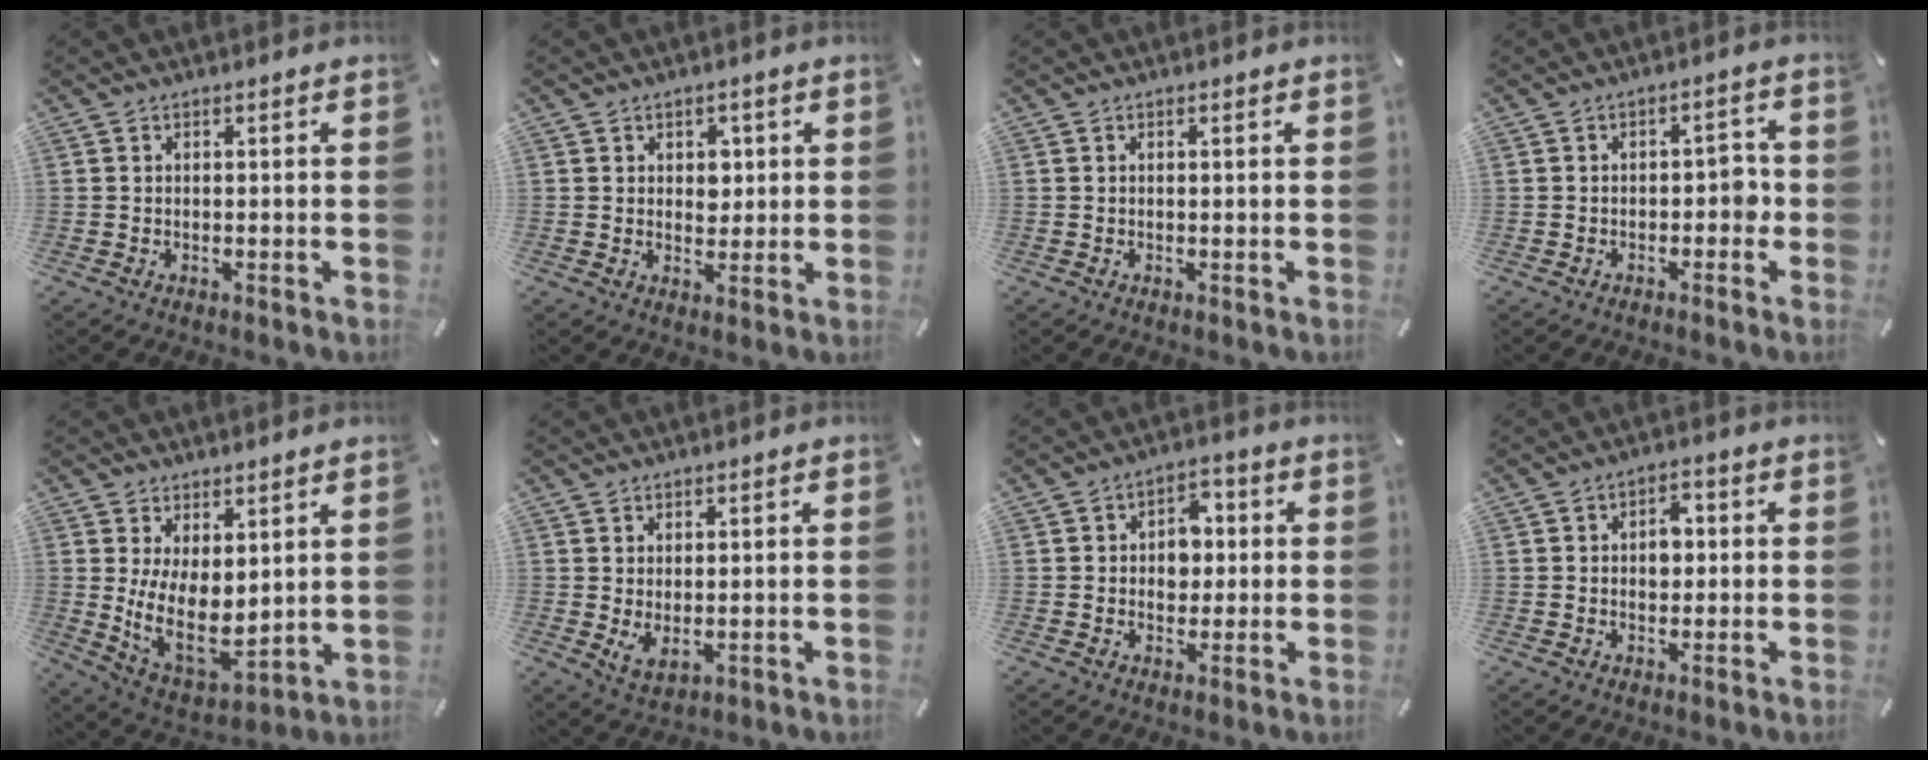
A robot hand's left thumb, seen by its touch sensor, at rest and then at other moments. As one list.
[{"total": 4.0, "force": [1.2, 3.3, 1.9], "torque": [-0.004, -0.008, 0.010]}, {"total": 0.6, "force": [0.1, 0.0, 0.6], "torque": [-0.010, -0.001, 0.003]}, {"total": 4.3, "force": [-1.2, 2.5, 3.3], "torque": [-0.050, 0.012, -0.025]}, {"total": 11.5, "force": [2.8, 7.1, 8.6], "torque": [-0.149, -0.050, 0.059]}, {"total": 3.9, "force": [0.8, 2.3, 3.0], "torque": [-0.060, -0.005, 0.014]}, {"total": 6.7, "force": [0.3, 5.4, 3.9], "torque": [-0.045, 0.000, -0.003]}, {"total": 5.0, "force": [0.3, 3.5, 3.6], "torque": [-0.039, -0.002, -0.005]}]